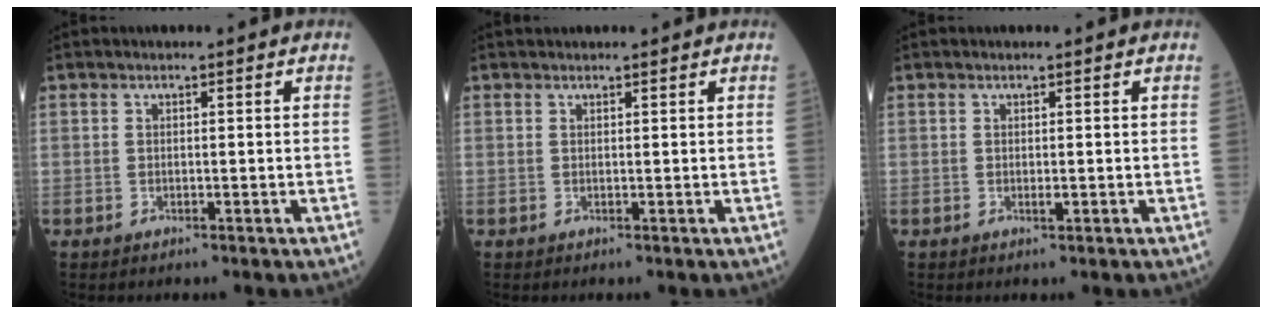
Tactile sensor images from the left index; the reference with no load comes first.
{"total": 2.2, "force": [2.1, 0.2, 0.7], "torque": [-0.007, 0.025, 0.031]}
{"total": 0.7, "force": [0.2, 0.2, 0.7], "torque": [-0.014, -0.001, 0.004]}